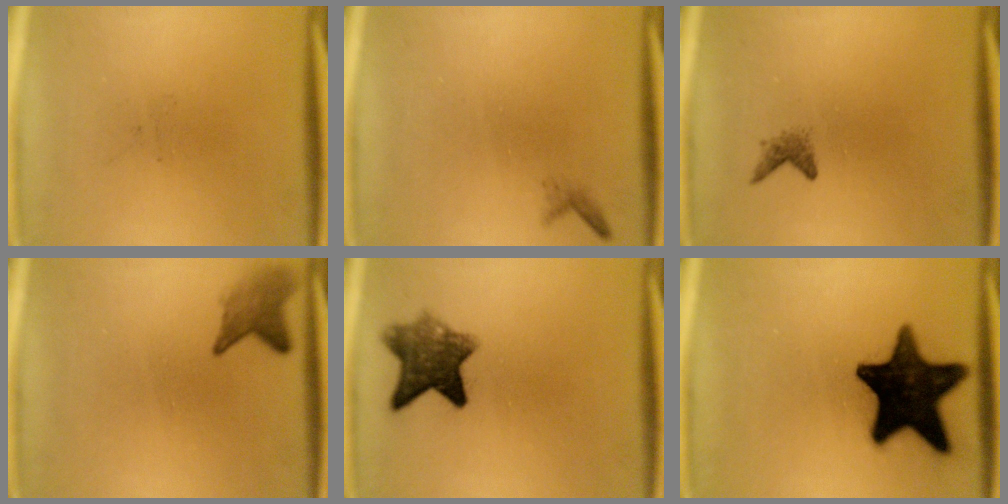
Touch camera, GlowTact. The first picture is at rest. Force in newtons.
{"total": 0.6}
{"total": 1.2}
{"total": 2.9}
{"total": 7.7}
{"total": 18.4}